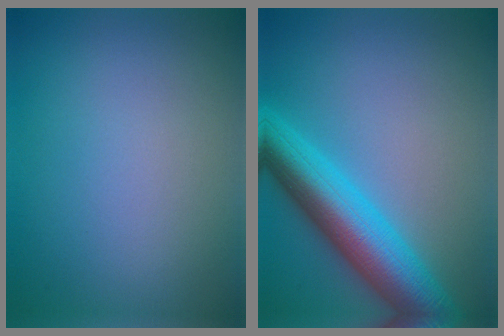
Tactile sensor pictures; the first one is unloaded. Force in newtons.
{"total": 8.4, "press": 8.4, "slide": 0.2}